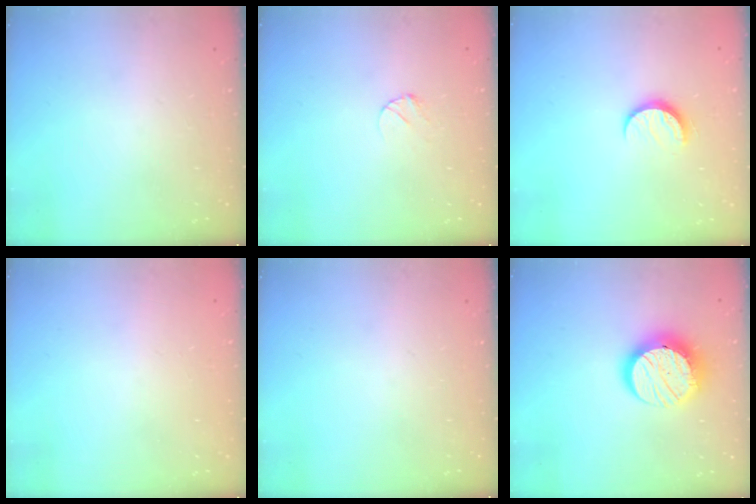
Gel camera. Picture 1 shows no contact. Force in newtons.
{"total": 3.0, "press": 3.0, "slide": 0.4}
{"total": 7.3, "press": 7.2, "slide": 0.7}
{"total": 0.7, "press": 0.7, "slide": 0.1}
{"total": 0.0}
{"total": 14.6, "press": 14.6, "slide": 0.7}